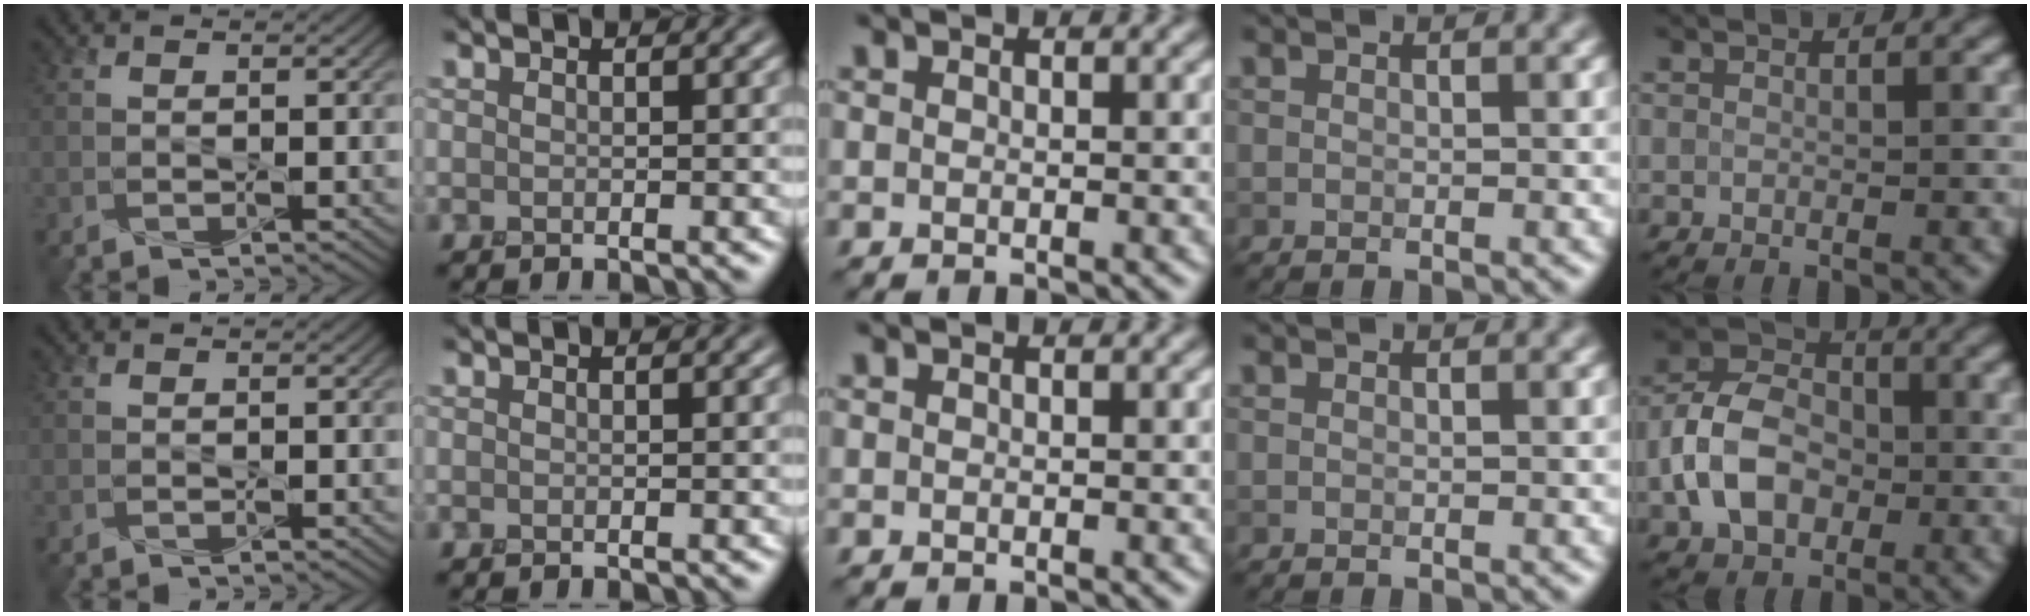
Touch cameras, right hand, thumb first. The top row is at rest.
{"little": {"total": 6.4, "force": [-1.5, 4.7, 4.1], "torque": [-0.080, 0.009, -0.040]}}